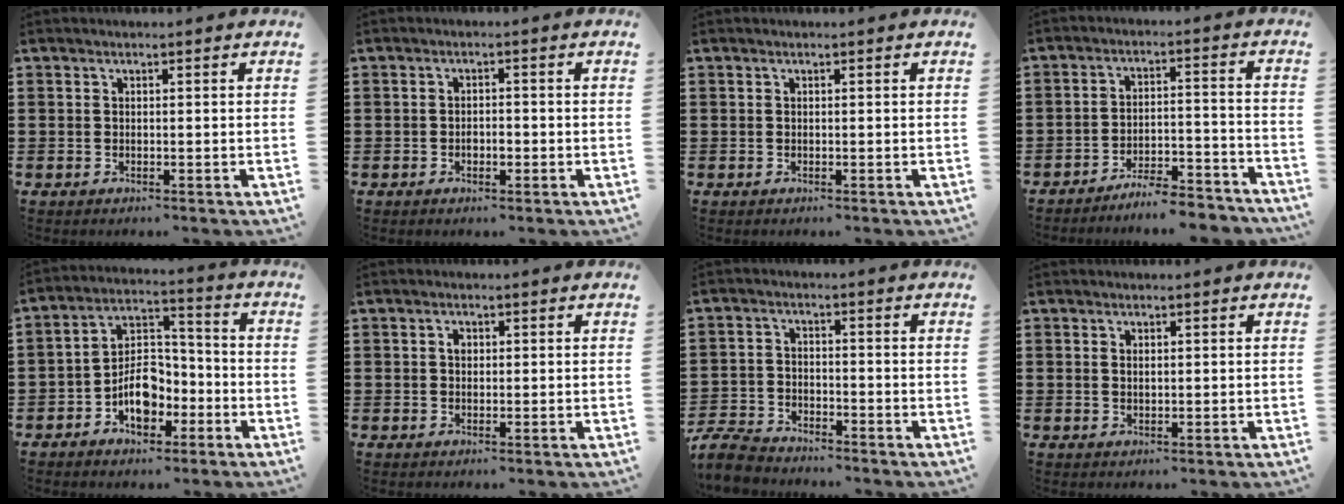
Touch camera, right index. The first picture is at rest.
{"total": 1.8, "force": [-0.7, 0.9, 1.4], "torque": [-0.027, 0.001, -0.013]}
{"total": 0.0}
{"total": 6.1, "force": [-5.8, 0.3, 1.8], "torque": [-0.026, 0.007, -0.111]}
{"total": 7.8, "force": [-3.6, 4.7, 5.0], "torque": [-0.089, 0.014, -0.069]}
{"total": 1.4, "force": [0.3, 1.0, 0.9], "torque": [-0.021, 0.006, 0.004]}
{"total": 4.9, "force": [-4.7, 1.0, 1.0], "torque": [-0.036, 0.000, -0.099]}
{"total": 1.3, "force": [0.9, 0.8, 0.4], "torque": [-0.010, 0.004, 0.018]}